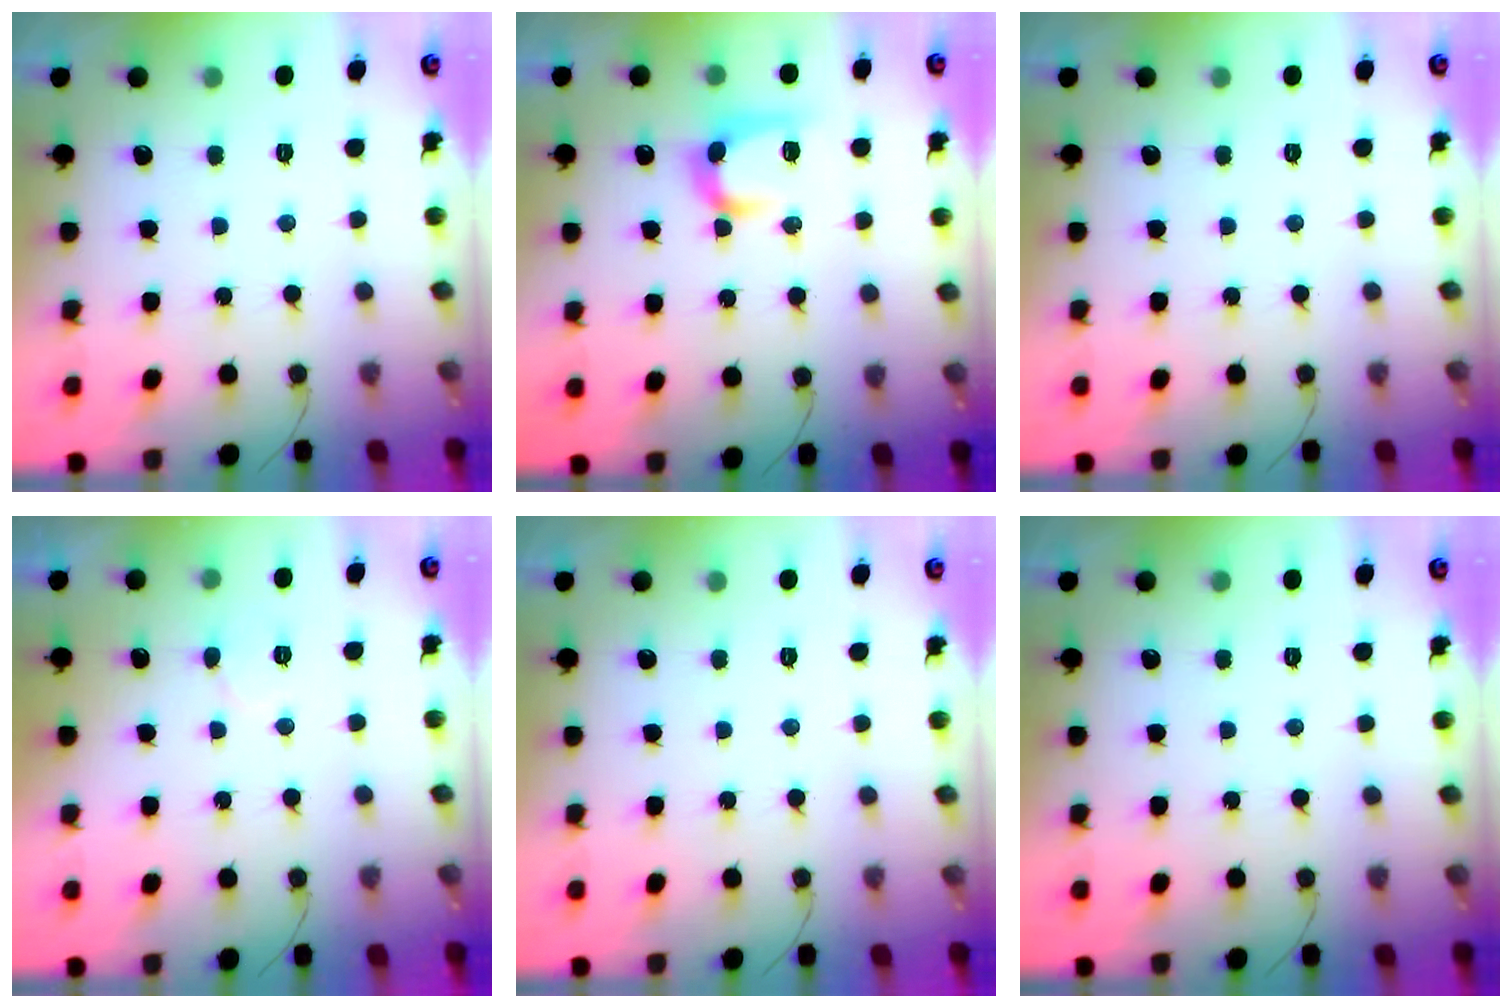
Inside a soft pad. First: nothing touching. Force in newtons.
{"total": 10.6, "press": 10.6, "slide": 0.2}
{"total": 0.0}
{"total": 4.1, "press": 4.1, "slide": 0.5}
{"total": 0.0}
{"total": 0.0}